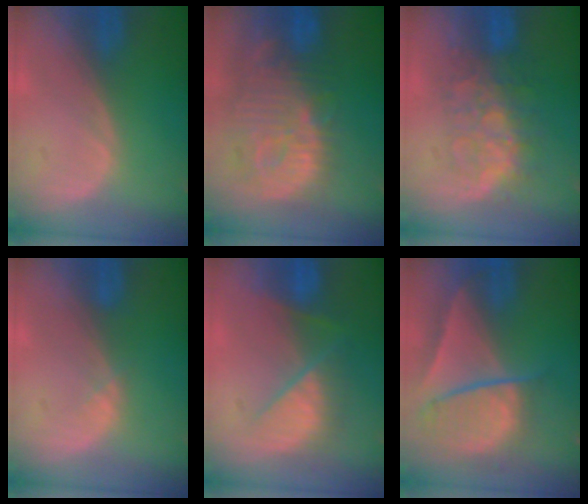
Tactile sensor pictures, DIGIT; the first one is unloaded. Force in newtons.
{"total": 13.6, "press": 11.8, "slide": 6.7}
{"total": 7.9, "press": 7.7, "slide": 2.0}
{"total": 0.9, "press": 0.9, "slide": 0.3}
{"total": 7.3, "press": 7.3, "slide": 0.3}
{"total": 9.5, "press": 8.2, "slide": 4.8}